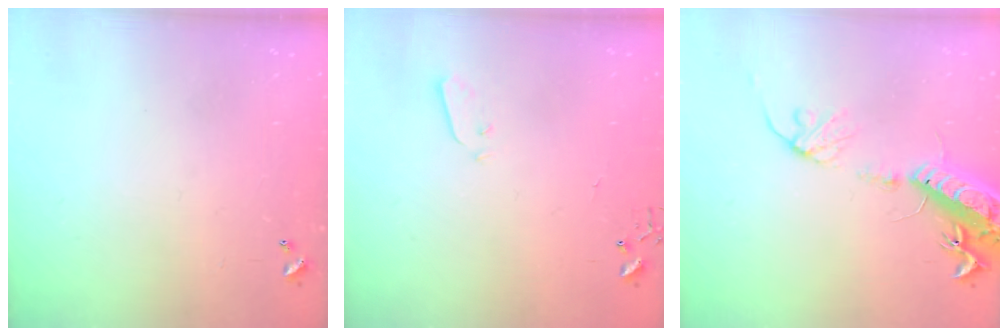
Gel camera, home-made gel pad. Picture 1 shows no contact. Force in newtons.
{"total": 3.0, "press": 3.0, "slide": 0.3}
{"total": 16.6, "press": 16.2, "slide": 3.8}